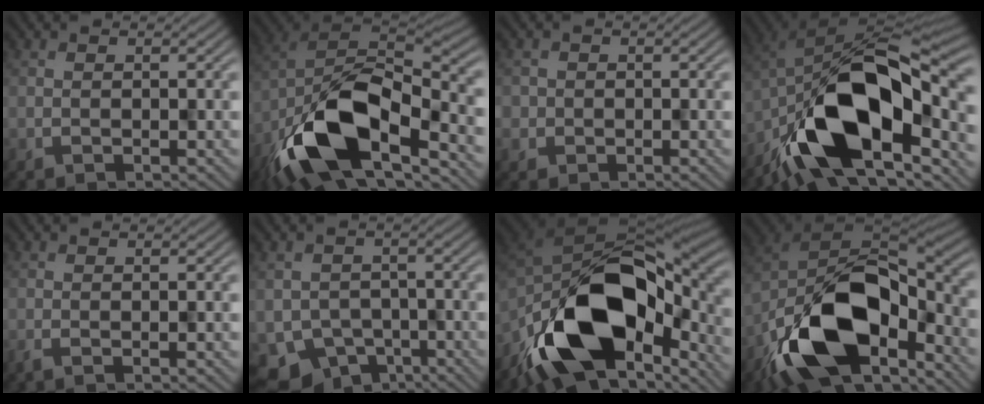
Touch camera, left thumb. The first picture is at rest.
{"total": 16.3, "force": [-7.7, 8.3, 11.7], "torque": [-0.240, -0.037, -0.141]}
{"total": 1.6, "force": [-0.1, 1.5, -0.6], "torque": [0.020, -0.003, -0.003]}
{"total": 17.4, "force": [-6.5, 9.2, 13.3], "torque": [-0.232, -0.018, -0.115]}
{"total": 1.4, "force": [-0.7, 0.2, 1.2], "torque": [-0.021, 0.002, -0.018]}
{"total": 8.3, "force": [-5.4, 5.9, 2.1], "torque": [-0.046, -0.030, -0.072]}
{"total": 18.6, "force": [-6.9, 11.0, 13.2], "torque": [-0.255, -0.028, -0.108]}
{"total": 17.9, "force": [-8.2, 9.9, 12.4], "torque": [-0.241, -0.032, -0.141]}